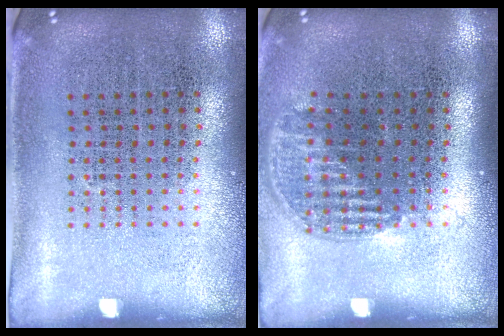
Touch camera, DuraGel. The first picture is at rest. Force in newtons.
{"total": 1.2, "press": 1.0, "slide": 0.6}